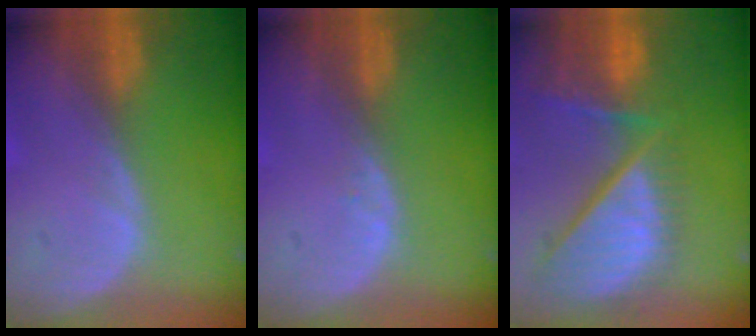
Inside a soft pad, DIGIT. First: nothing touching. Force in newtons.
{"total": 0.7, "press": 0.6, "slide": 0.2}
{"total": 13.2, "press": 11.0, "slide": 7.3}